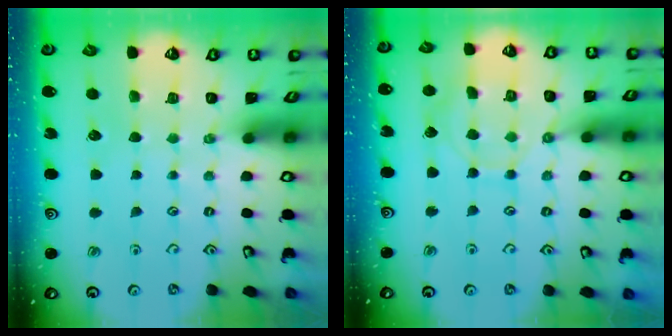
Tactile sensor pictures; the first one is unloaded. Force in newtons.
{"total": 8.2, "press": 8.1, "slide": 1.0}